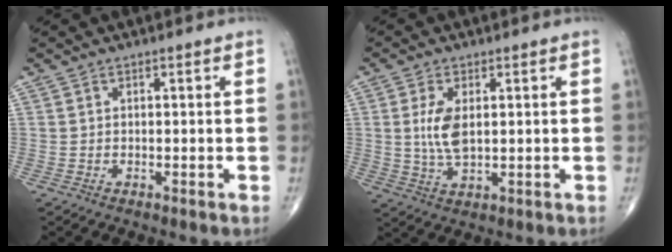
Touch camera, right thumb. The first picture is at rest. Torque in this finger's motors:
{"motor_torque": [-0.18, 0.25, 0.37, 0.51, 0.02]}